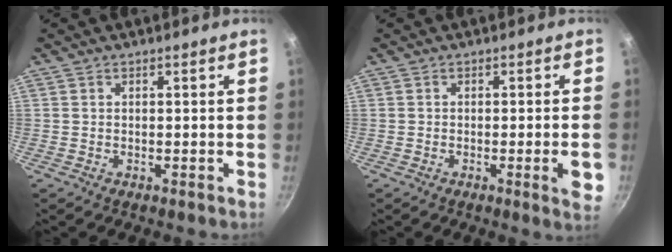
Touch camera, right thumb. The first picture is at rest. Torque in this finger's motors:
{"motor_torque": [0.99, 2.56, 1.27, -0.27, 0.11]}